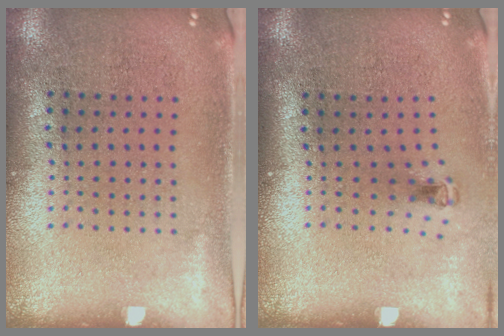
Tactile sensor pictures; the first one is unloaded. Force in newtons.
{"total": 0.6, "press": 0.3, "slide": 0.5}